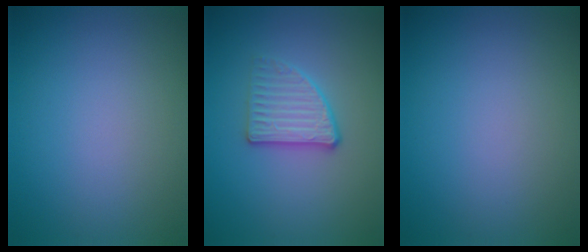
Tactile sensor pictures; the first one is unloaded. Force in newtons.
{"total": 2.8, "press": 2.5, "slide": 1.2}
{"total": 0.0}